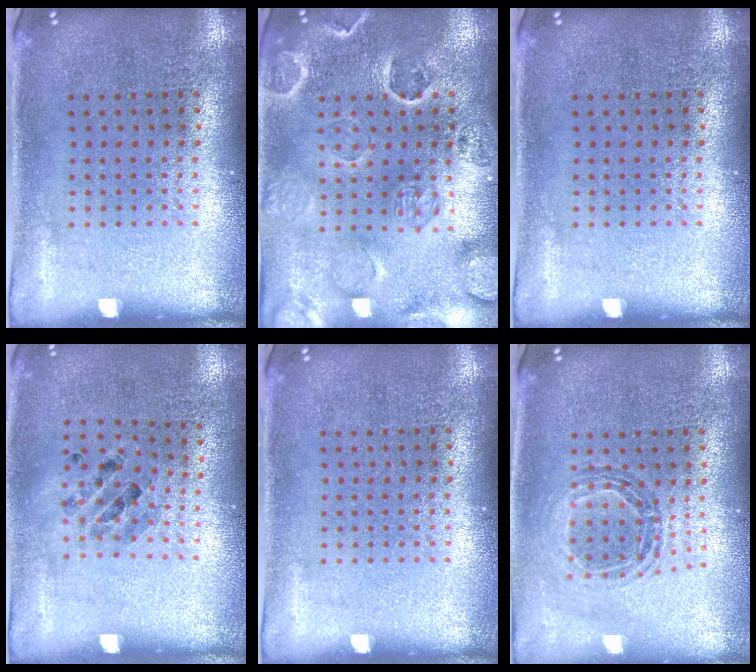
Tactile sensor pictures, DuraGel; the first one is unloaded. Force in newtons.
{"total": 2.7, "press": 2.7, "slide": 0.5}
{"total": 0.0}
{"total": 0.9, "press": 0.8, "slide": 0.2}
{"total": 0.0}
{"total": 0.8, "press": 0.8, "slide": 0.1}